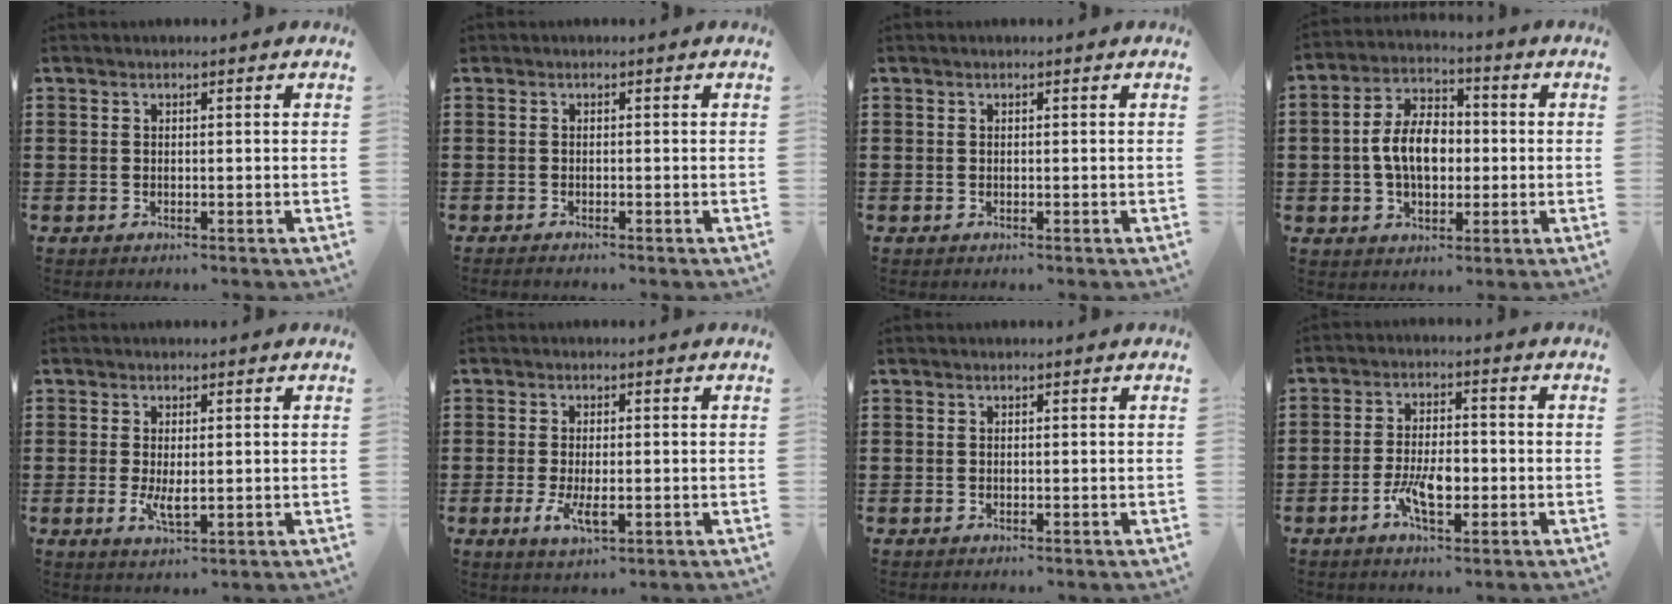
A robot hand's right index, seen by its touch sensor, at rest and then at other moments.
{"total": 0.6, "force": [-0.6, 0.1, -0.1], "torque": [0.002, 0.002, -0.013]}
{"total": 0.0}
{"total": 8.1, "force": [-0.6, 5.0, 6.3], "torque": [-0.134, 0.008, -0.018]}
{"total": 3.4, "force": [-0.2, 1.3, 3.2], "torque": [-0.065, -0.003, -0.005]}
{"total": 4.5, "force": [-1.0, 1.8, 4.0], "torque": [-0.089, -0.006, -0.021]}
{"total": 0.0}
{"total": 6.7, "force": [-2.1, 3.0, 5.6], "torque": [-0.114, 0.004, -0.039]}